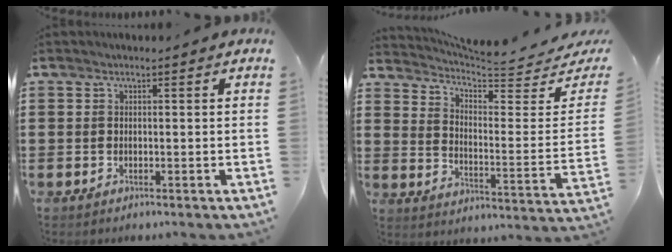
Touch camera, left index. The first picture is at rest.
{"total": 4.7, "force": [4.1, 0.6, 2.1], "torque": [-0.056, -0.042, 0.065]}